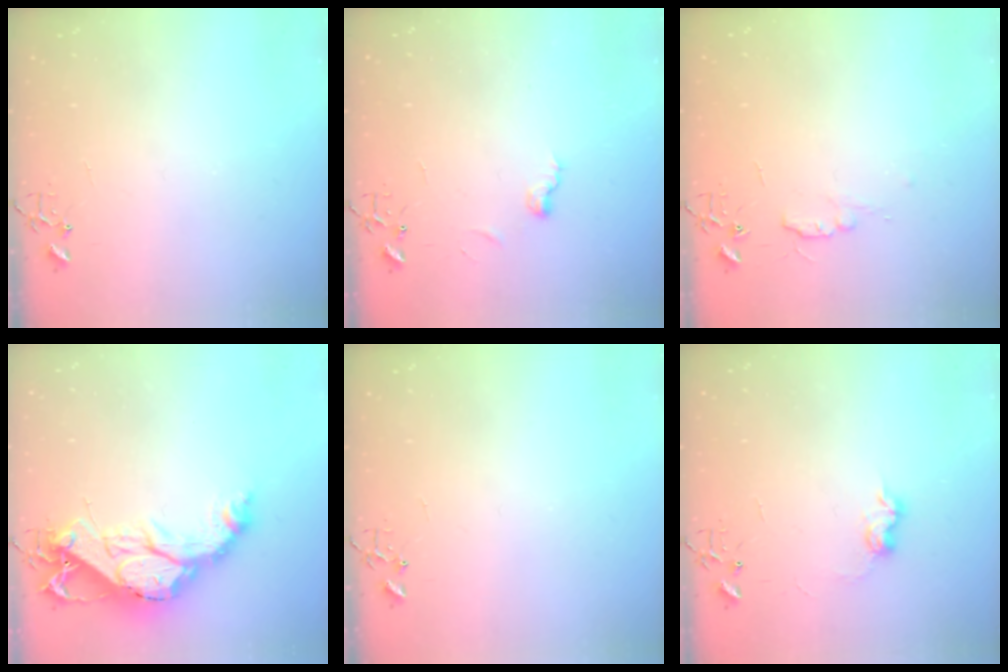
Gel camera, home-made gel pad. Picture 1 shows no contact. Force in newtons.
{"total": 5.5, "press": 5.5, "slide": 0.6}
{"total": 5.6, "press": 5.5, "slide": 0.7}
{"total": 18.0, "press": 17.9, "slide": 1.7}
{"total": 0.0}
{"total": 7.4, "press": 7.4, "slide": 0.4}